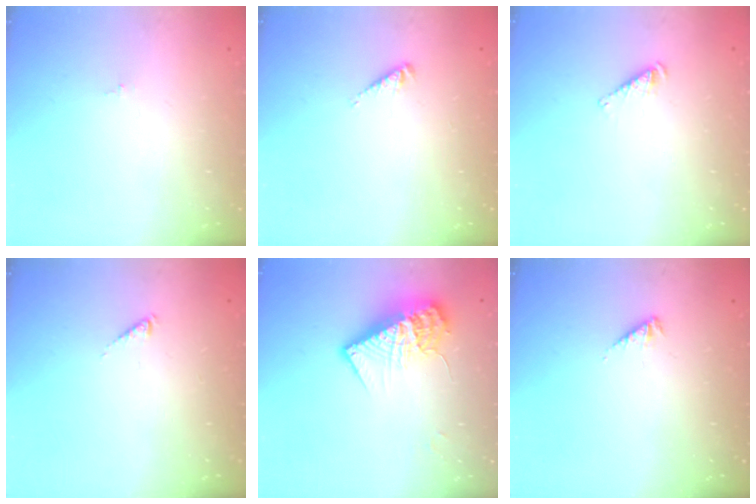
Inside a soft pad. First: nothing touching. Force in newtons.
{"total": 2.5, "press": 2.4, "slide": 0.5}
{"total": 2.9, "press": 2.9, "slide": 0.5}
{"total": 0.0}
{"total": 13.7, "press": 13.7, "slide": 1.4}
{"total": 1.9, "press": 1.9, "slide": 0.4}